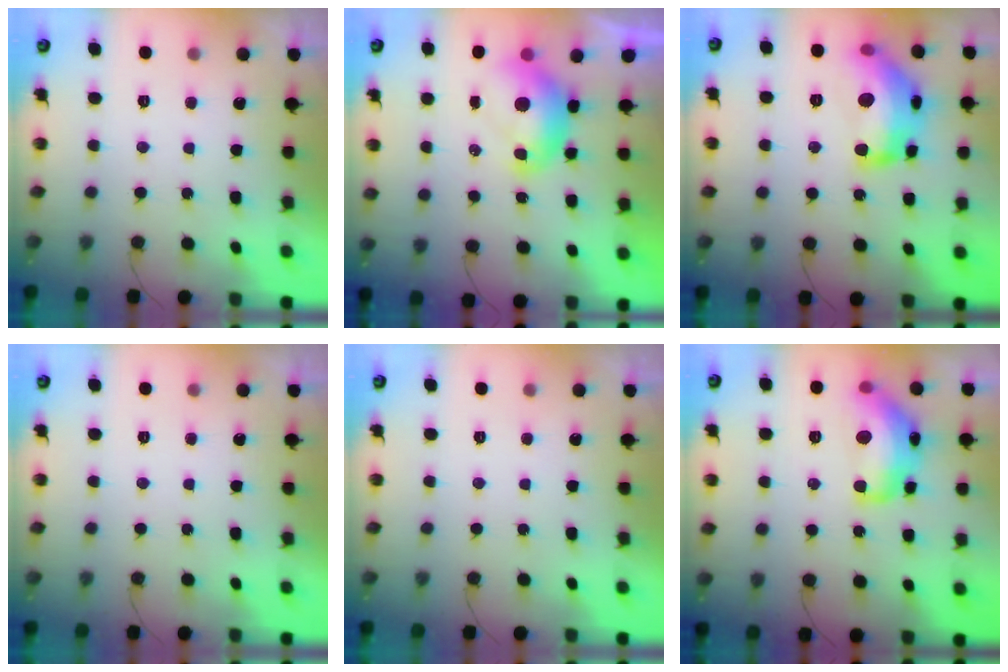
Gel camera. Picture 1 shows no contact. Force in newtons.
{"total": 7.6, "press": 7.5, "slide": 1.0}
{"total": 19.1, "press": 19.0, "slide": 1.0}
{"total": 0.0}
{"total": 0.0}
{"total": 15.3, "press": 15.2, "slide": 0.9}